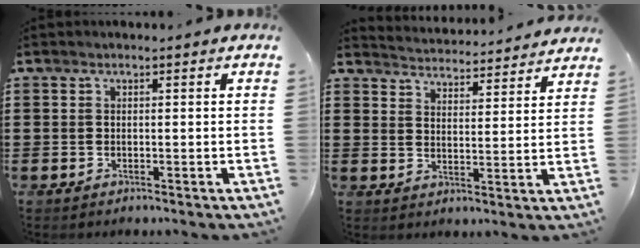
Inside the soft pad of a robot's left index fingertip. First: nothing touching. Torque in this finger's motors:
{"motor_torque": [2.14, 0.00, 0.03, -0.01]}